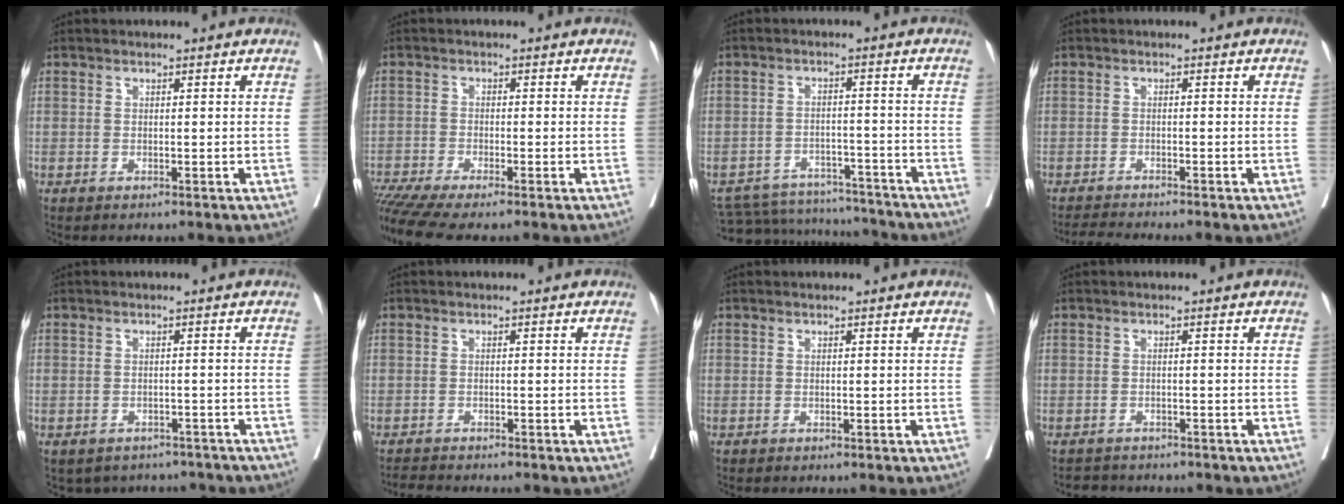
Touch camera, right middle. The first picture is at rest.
{"total": 7.9, "force": [-6.7, -0.3, 4.1], "torque": [-0.073, -0.014, -0.116]}
{"total": 13.5, "force": [-13.0, 2.9, 1.9], "torque": [-0.039, 0.010, -0.178]}
{"total": 3.1, "force": [-2.9, -1.0, 0.6], "torque": [-0.014, -0.017, -0.050]}
{"total": 8.2, "force": [-7.1, 3.8, 0.9], "torque": [-0.002, 0.016, -0.077]}
{"total": 3.4, "force": [-3.3, 0.2, 0.9], "torque": [-0.013, -0.014, -0.053]}
{"total": 0.0}
{"total": 3.8, "force": [-3.5, 1.4, 0.4], "torque": [-0.006, -0.004, -0.050]}